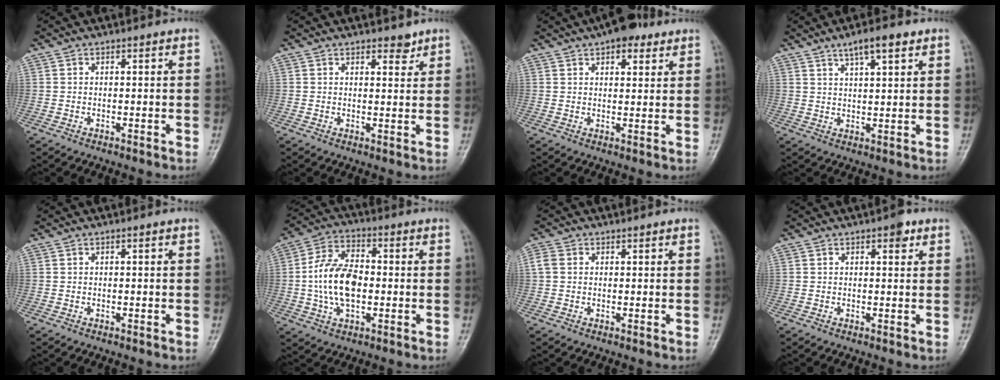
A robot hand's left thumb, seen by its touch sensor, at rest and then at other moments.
{"total": 2.5, "force": [2.0, 1.2, 1.1], "torque": [-0.001, -0.012, 0.026]}
{"total": 7.6, "force": [4.8, 3.5, 4.7], "torque": [-0.042, -0.011, 0.067]}
{"total": 6.3, "force": [3.9, 1.7, 4.7], "torque": [-0.072, -0.010, 0.066]}
{"total": 0.0}
{"total": 12.5, "force": [-0.6, 7.4, 10.0], "torque": [-0.184, 0.018, -0.015]}
{"total": 2.1, "force": [0.5, 1.6, 1.3], "torque": [-0.028, 0.004, 0.008]}
{"total": 2.5, "force": [1.3, 1.1, 1.7], "torque": [-0.015, -0.002, 0.015]}